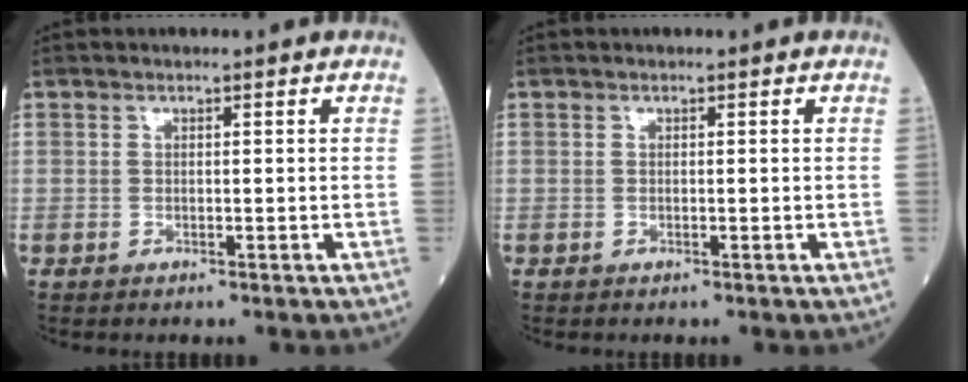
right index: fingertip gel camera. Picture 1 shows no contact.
{"total": 0.0}